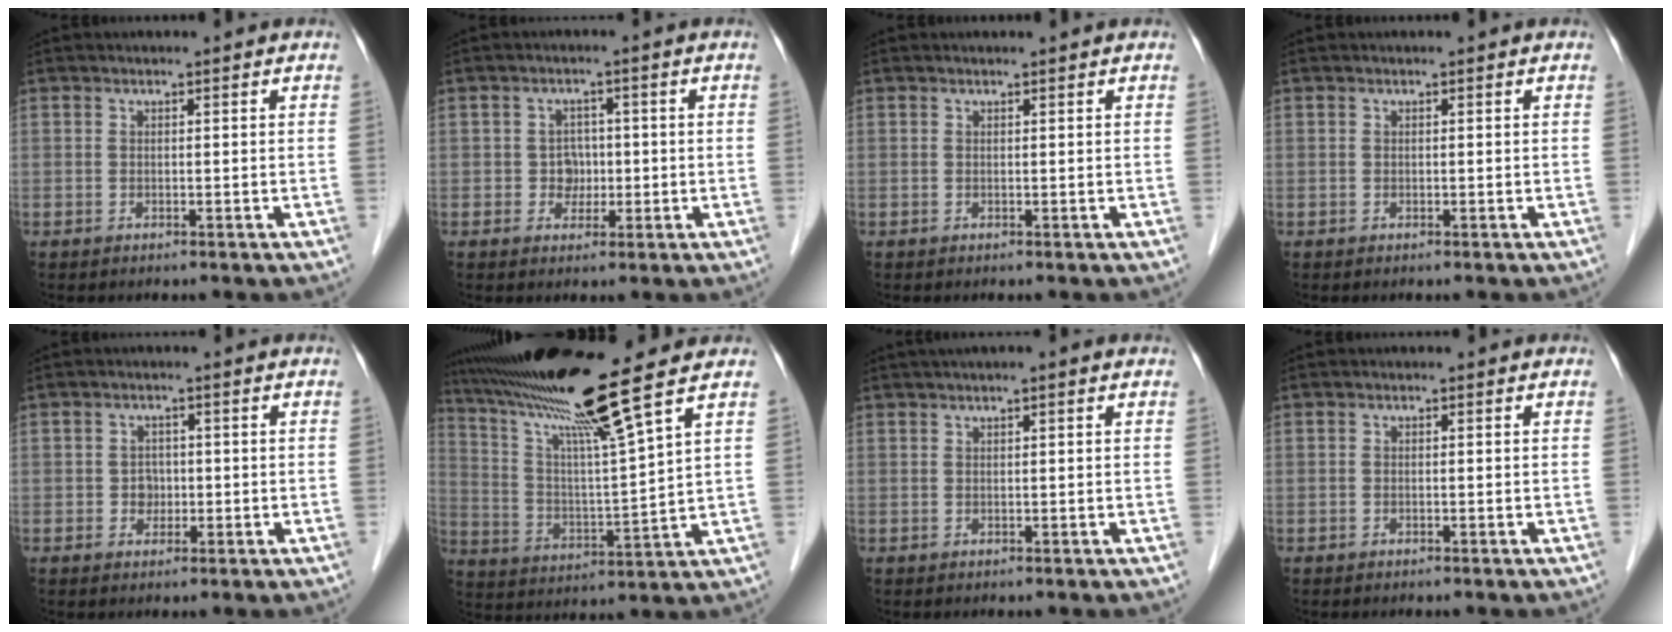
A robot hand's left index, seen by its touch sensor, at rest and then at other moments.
{"total": 2.9, "force": [-0.2, 2.7, 1.0], "torque": [-0.008, 0.010, 0.001]}
{"total": 0.8, "force": [0.8, -0.1, 0.2], "torque": [0.003, 0.008, 0.016]}
{"total": 0.0}
{"total": 2.1, "force": [-0.2, 1.9, 0.9], "torque": [-0.007, 0.006, 0.000]}
{"total": 15.0, "force": [11.6, -3.1, 9.0], "torque": [-0.153, -0.010, 0.214]}
{"total": 3.4, "force": [2.4, -0.1, 2.5], "torque": [-0.040, 0.027, 0.042]}
{"total": 0.0}